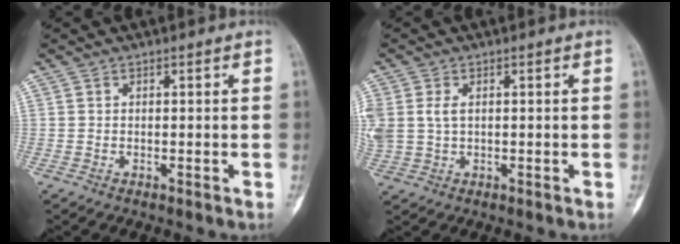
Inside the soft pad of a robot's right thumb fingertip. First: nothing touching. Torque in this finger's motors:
{"motor_torque": [0.39, 0.41, 0.66, 0.31, 0.15]}